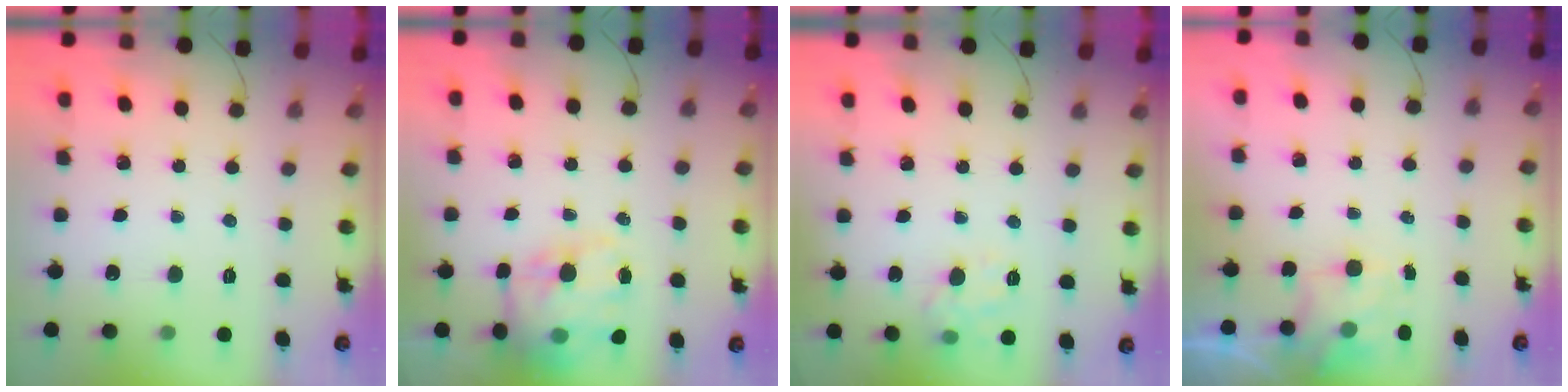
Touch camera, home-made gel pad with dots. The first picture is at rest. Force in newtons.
{"total": 15.8, "press": 15.4, "slide": 3.6}
{"total": 6.0, "press": 5.9, "slide": 1.1}
{"total": 1.5, "press": 1.3, "slide": 0.8}